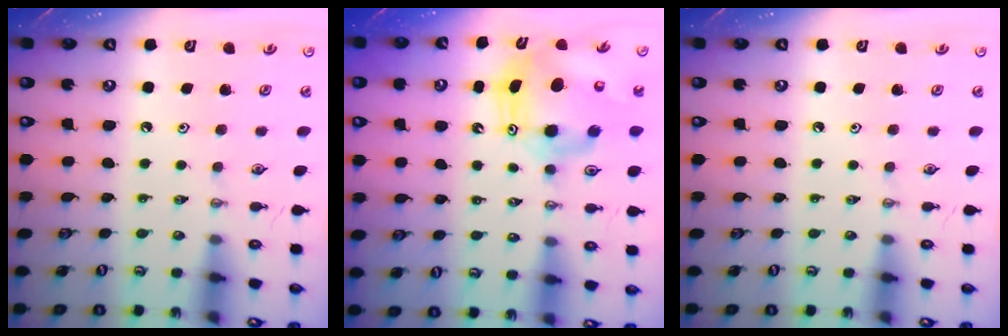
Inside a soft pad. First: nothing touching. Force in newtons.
{"total": 11.3, "press": 11.3, "slide": 1.1}
{"total": 0.0}